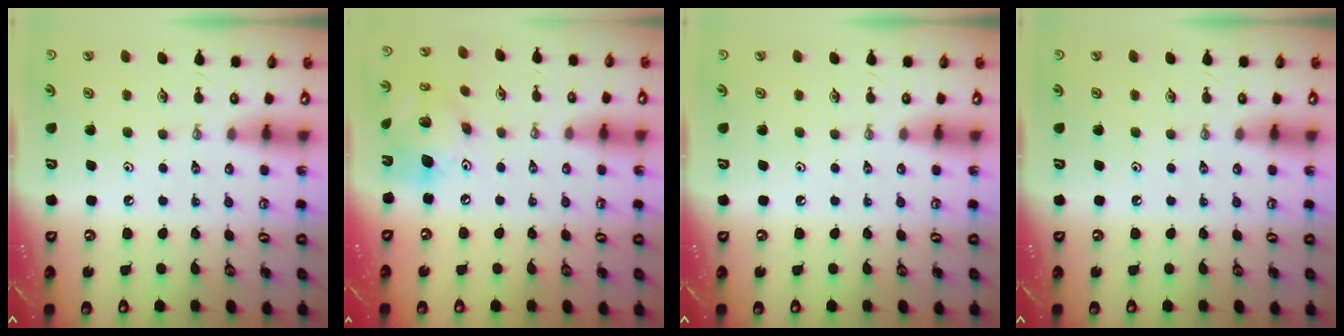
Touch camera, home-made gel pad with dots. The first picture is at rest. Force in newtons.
{"total": 15.2, "press": 14.9, "slide": 3.0}
{"total": 0.0}
{"total": 0.0}